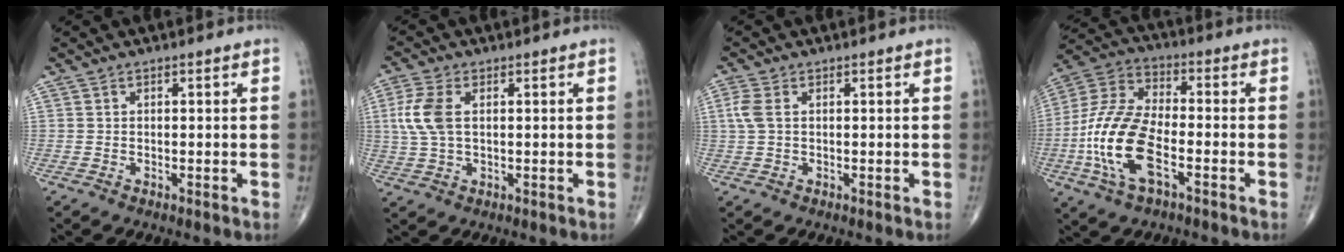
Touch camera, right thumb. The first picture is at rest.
{"total": 7.0, "force": [1.2, 3.8, 5.7], "torque": [-0.144, 0.008, 0.023]}
{"total": 3.1, "force": [0.6, 1.8, 2.5], "torque": [-0.078, 0.010, 0.012]}
{"total": 16.0, "force": [-4.9, 7.3, 13.3], "torque": [-0.285, 0.025, -0.094]}